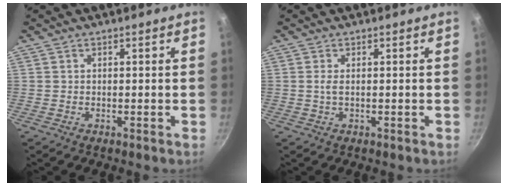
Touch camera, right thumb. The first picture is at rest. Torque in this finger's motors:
{"motor_torque": [-0.51, 0.05, 0.05, 0.52, -0.05]}